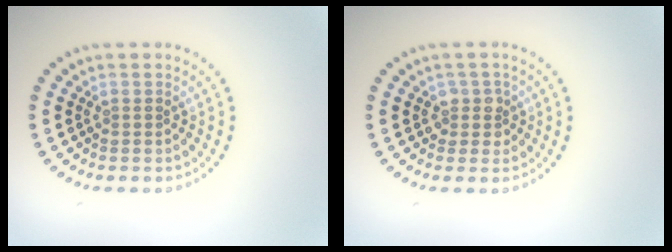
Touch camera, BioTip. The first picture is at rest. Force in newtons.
{"total": 1.6, "press": 1.4, "slide": 0.8}